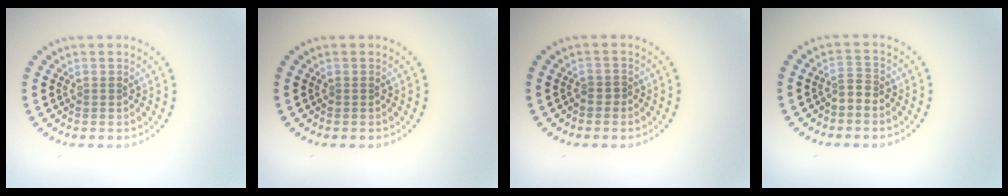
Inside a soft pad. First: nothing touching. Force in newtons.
{"total": 0.0}
{"total": 0.7, "press": 0.4, "slide": 0.6}
{"total": 1.6, "press": 1.3, "slide": 1.0}